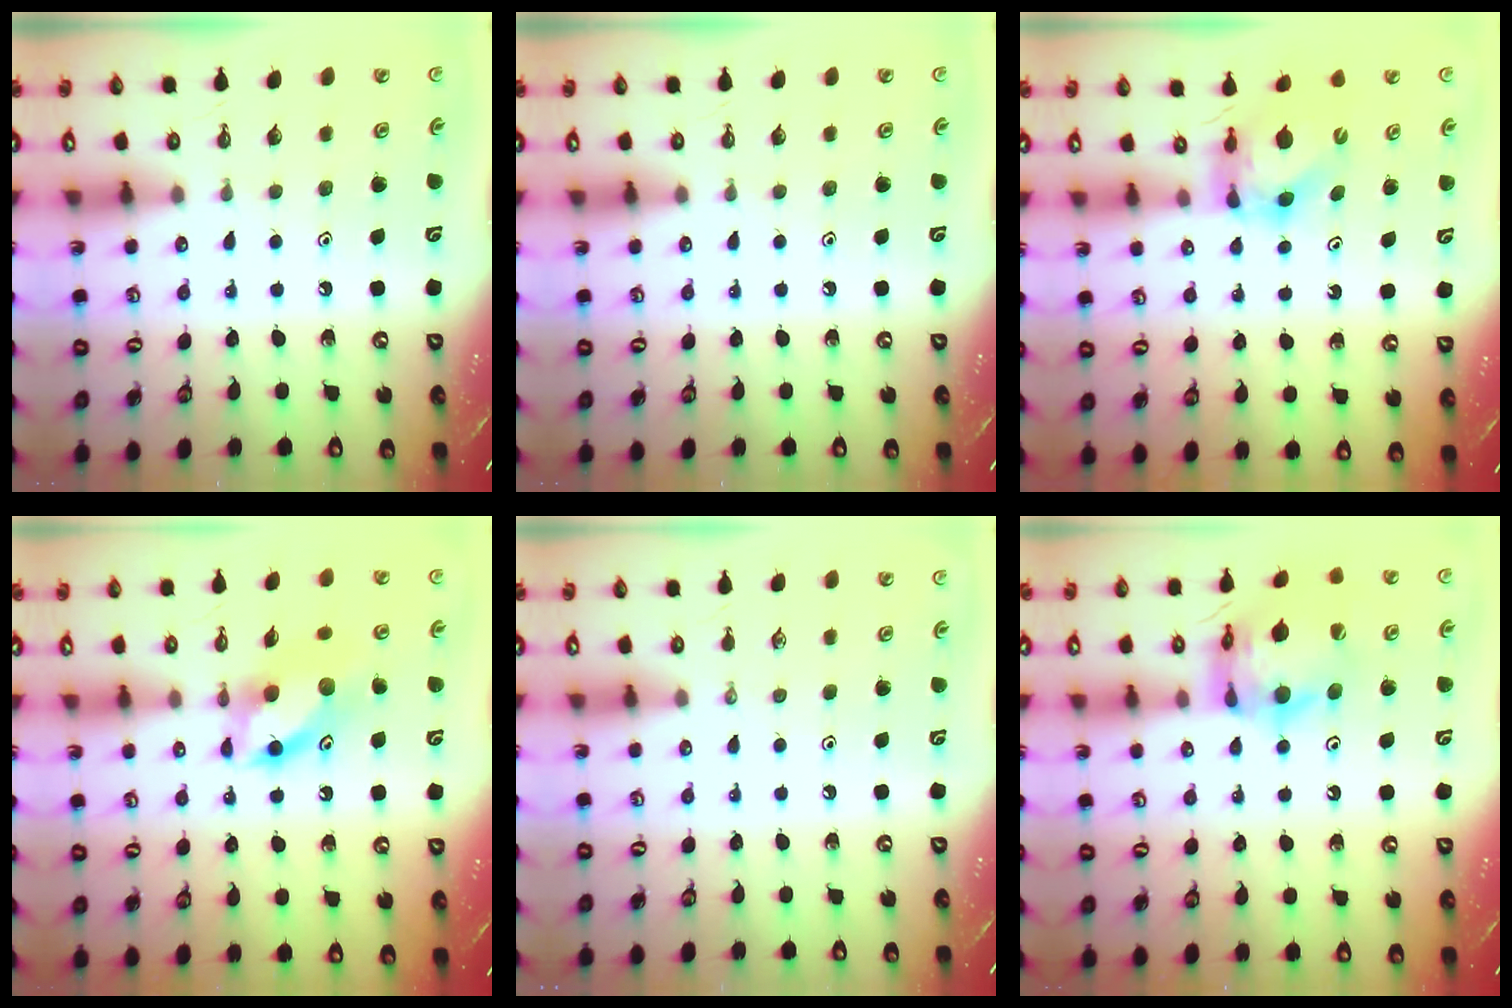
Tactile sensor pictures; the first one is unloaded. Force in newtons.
{"total": 0.0}
{"total": 5.8, "press": 5.8, "slide": 0.6}
{"total": 11.6, "press": 11.4, "slide": 1.7}
{"total": 0.0}
{"total": 15.4, "press": 15.3, "slide": 1.6}